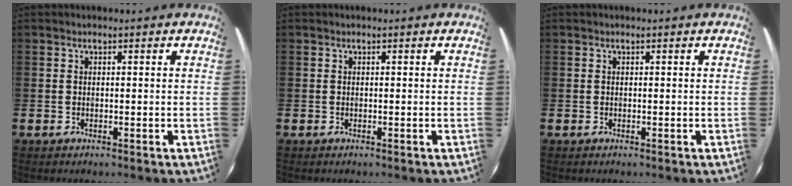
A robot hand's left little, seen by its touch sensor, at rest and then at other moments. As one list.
[{"total": 0.0}, {"total": 0.0}]